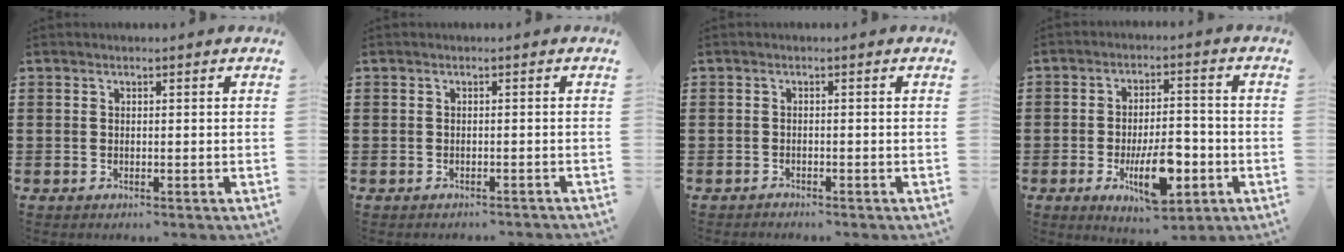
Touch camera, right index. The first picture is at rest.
{"total": 0.8, "force": [-0.7, 0.0, 0.2], "torque": [-0.006, -0.002, -0.015]}
{"total": 0.9, "force": [-0.9, 0.0, 0.0], "torque": [-0.002, 0.000, -0.020]}
{"total": 10.0, "force": [-3.5, 4.0, 8.4], "torque": [-0.151, -0.004, -0.059]}